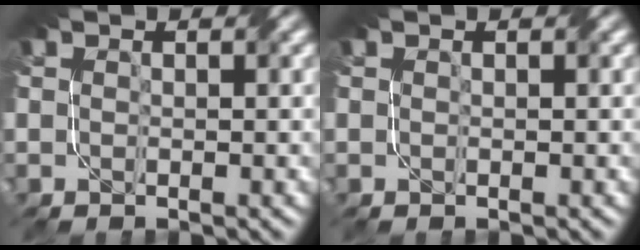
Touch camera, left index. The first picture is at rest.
{"total": 0.0}